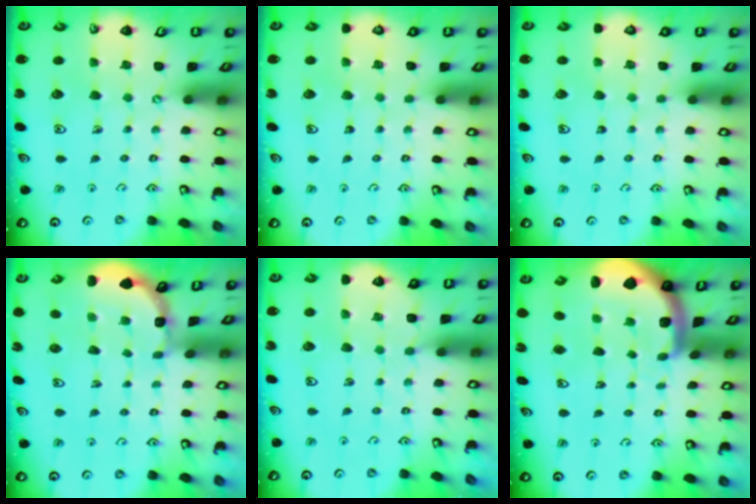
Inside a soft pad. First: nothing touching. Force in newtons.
{"total": 0.0}
{"total": 0.0}
{"total": 1.0, "press": 0.9, "slide": 0.2}
{"total": 2.5, "press": 2.5, "slide": 0.3}
{"total": 2.4, "press": 2.4, "slide": 0.3}